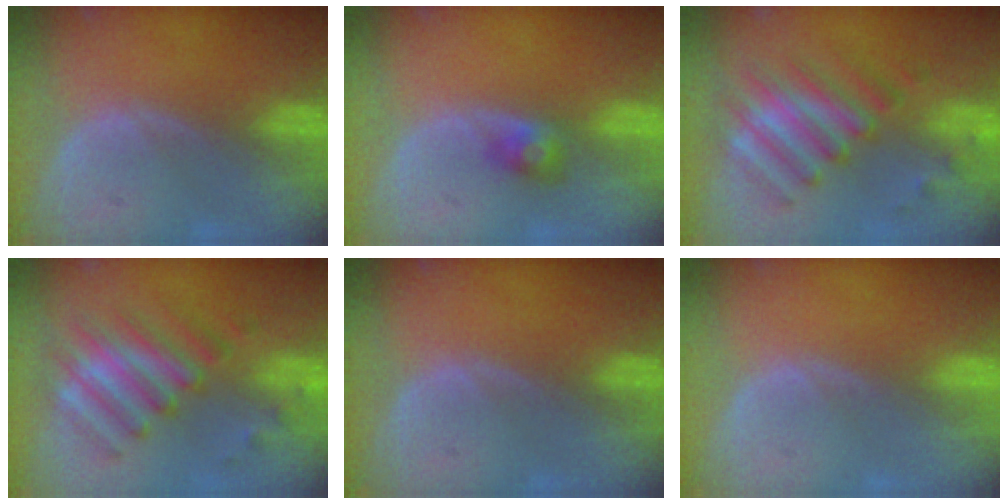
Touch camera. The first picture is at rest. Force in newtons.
{"total": 2.7, "press": 2.7, "slide": 0.3}
{"total": 8.3, "press": 8.3, "slide": 0.7}
{"total": 8.3, "press": 8.3, "slide": 0.7}
{"total": 0.0}
{"total": 0.0}